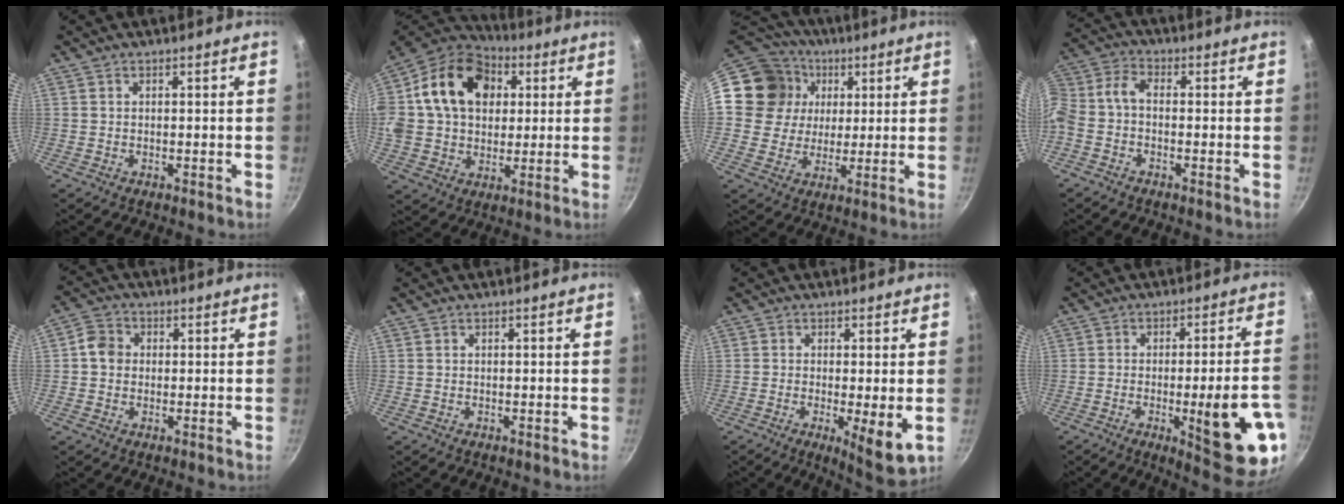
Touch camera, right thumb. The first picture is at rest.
{"total": 23.2, "force": [5.6, 17.2, 14.6], "torque": [-0.250, 0.029, 0.084]}
{"total": 16.2, "force": [4.0, 14.6, 5.7], "torque": [-0.093, 0.017, 0.061]}
{"total": 6.4, "force": [-2.1, 4.0, 4.5], "torque": [-0.109, 0.038, -0.058]}
{"total": 4.5, "force": [0.2, 4.0, 2.0], "torque": [-0.021, 0.009, -0.011]}
{"total": 0.0}
{"total": 7.3, "force": [-1.3, 1.6, 7.0], "torque": [-0.104, -0.015, -0.013]}
{"total": 17.5, "force": [-5.2, 3.7, 16.3], "torque": [-0.192, 0.013, -0.061]}